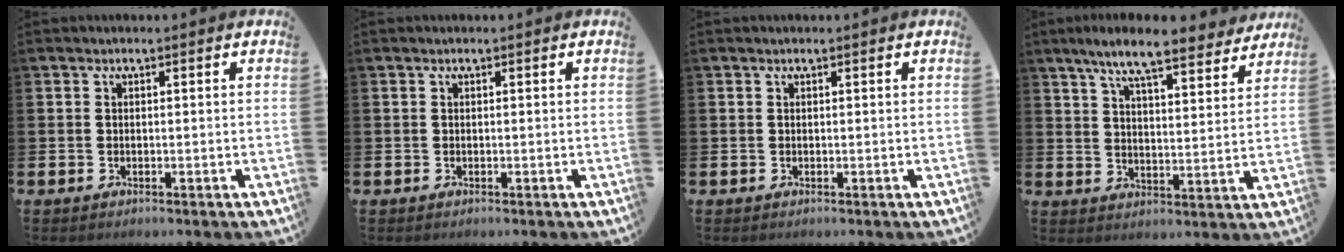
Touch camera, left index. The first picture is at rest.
{"total": 0.0}
{"total": 0.0}
{"total": 8.7, "force": [7.8, 1.2, 3.6], "torque": [-0.070, -0.047, 0.133]}